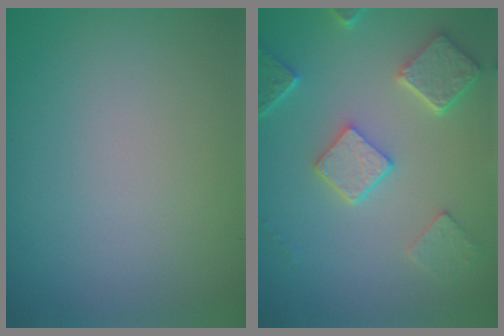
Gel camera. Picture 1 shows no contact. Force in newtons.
{"total": 4.9, "press": 4.0, "slide": 3.0}